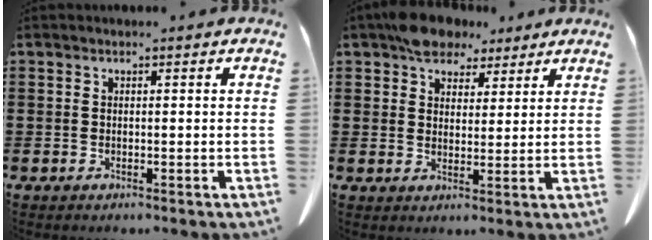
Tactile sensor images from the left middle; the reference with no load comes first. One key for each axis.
{"total": 6.2, "fx": 4.9, "fy": 3.3, "fz": 1.6, "tx": -0.043, "ty": 0.001, "tz": 0.094}